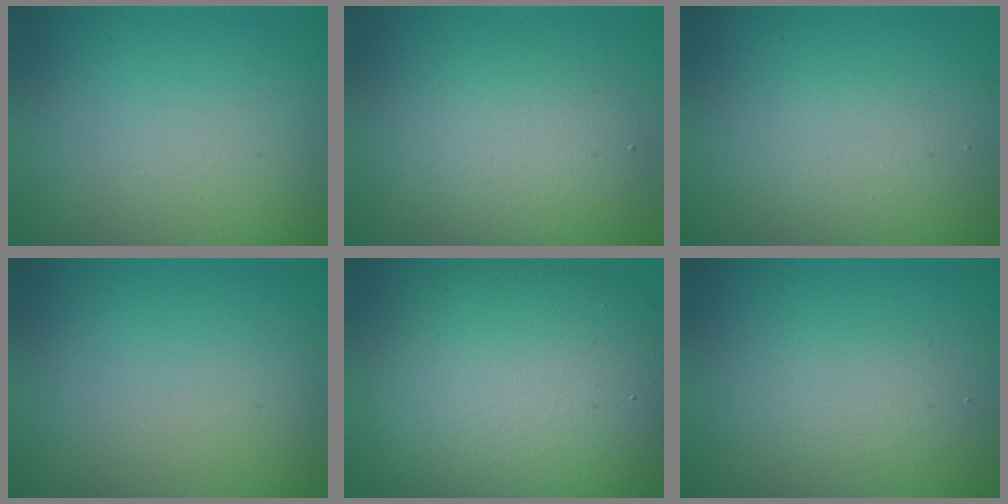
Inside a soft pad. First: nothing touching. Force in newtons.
{"total": 3.2, "press": 3.2, "slide": 0.1}
{"total": 1.6, "press": 1.6, "slide": 0.1}
{"total": 0.0}
{"total": 13.8, "press": 13.7, "slide": 1.4}
{"total": 2.0, "press": 2.0, "slide": 0.1}